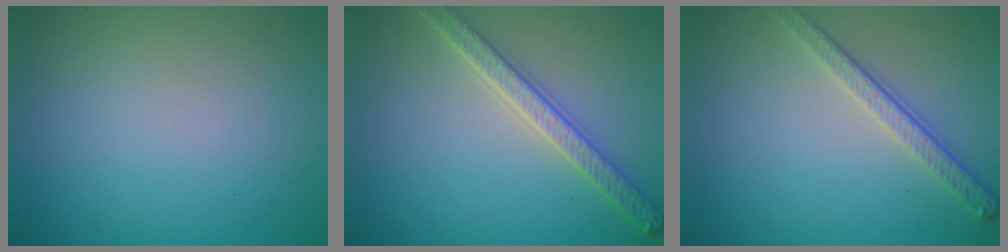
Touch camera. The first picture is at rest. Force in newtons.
{"total": 4.0, "press": 3.5, "slide": 2.0}
{"total": 2.9, "press": 2.5, "slide": 1.5}